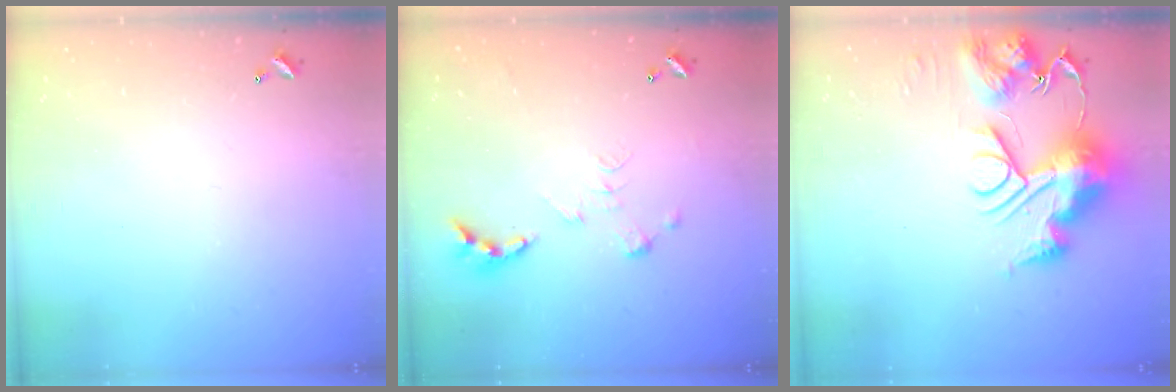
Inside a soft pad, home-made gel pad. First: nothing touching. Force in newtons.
{"total": 0.0}
{"total": 14.3, "press": 14.2, "slide": 1.6}